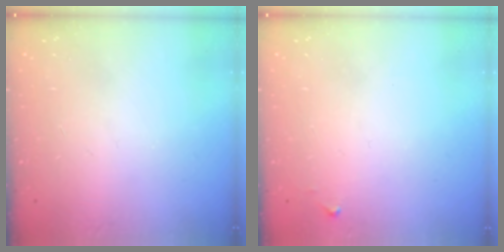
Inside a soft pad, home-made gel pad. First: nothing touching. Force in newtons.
{"total": 3.9, "press": 3.9, "slide": 0.6}